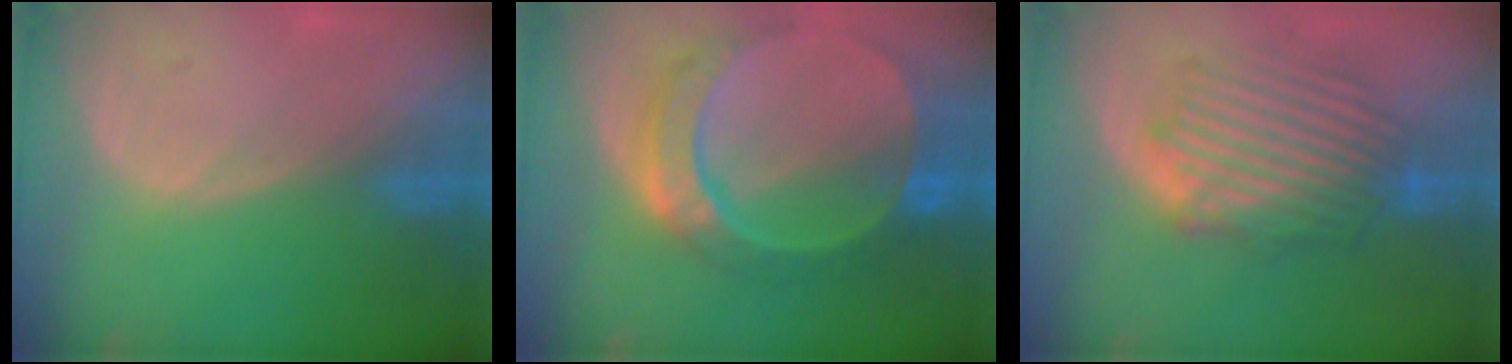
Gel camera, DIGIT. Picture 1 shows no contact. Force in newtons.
{"total": 10.5, "press": 8.9, "slide": 5.6}
{"total": 8.6, "press": 8.4, "slide": 1.9}